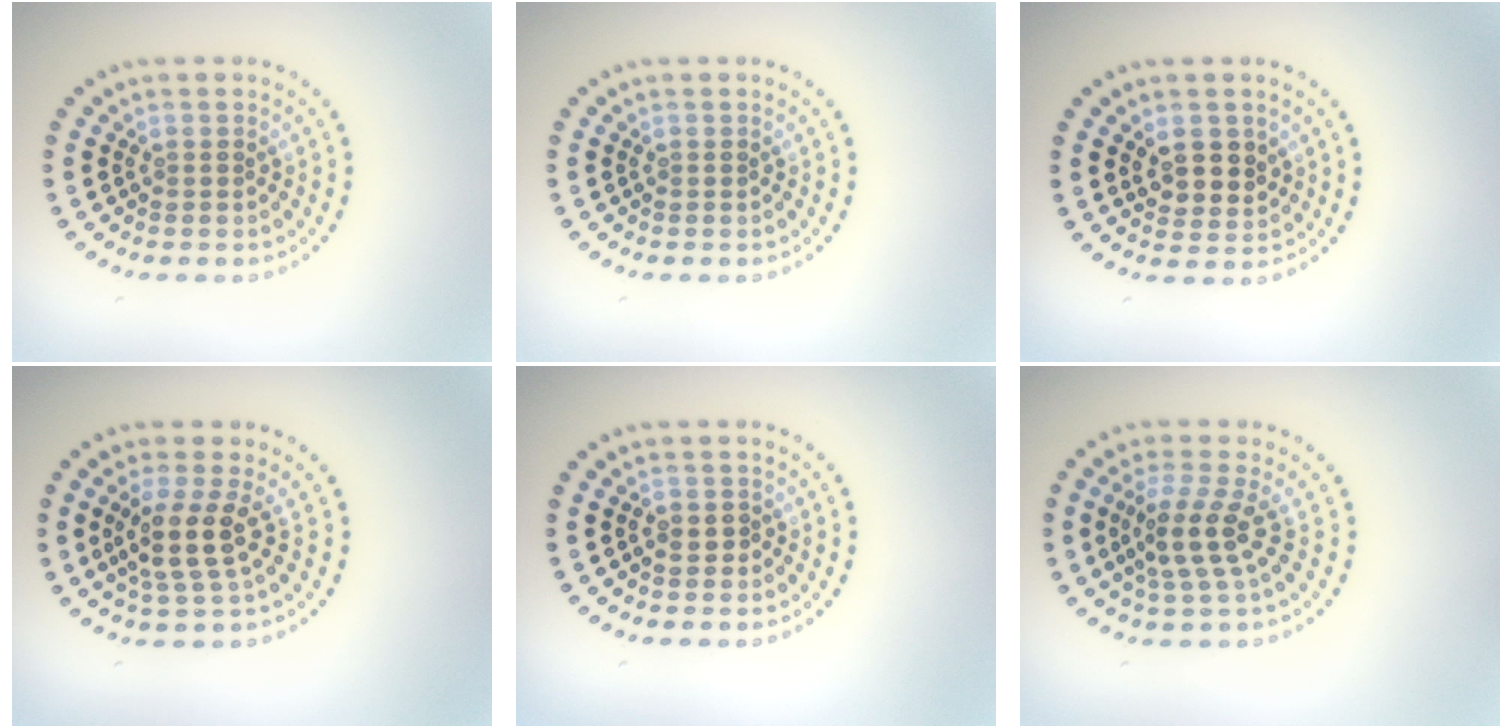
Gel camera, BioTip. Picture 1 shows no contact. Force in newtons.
{"total": 0.0}
{"total": 2.8, "press": 2.7, "slide": 0.9}
{"total": 3.6, "press": 2.9, "slide": 2.2}
{"total": 0.8, "press": 0.7, "slide": 0.4}
{"total": 3.6, "press": 3.1, "slide": 1.8}